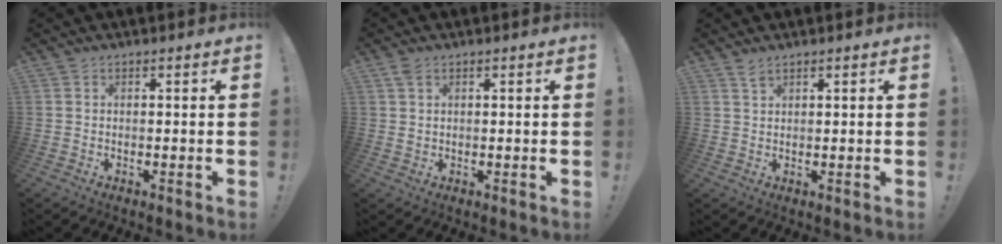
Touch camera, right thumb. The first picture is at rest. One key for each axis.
{"total": 2.2, "fx": 1.3, "fy": 1.2, "fz": 1.2, "tx": -0.026, "ty": 0.002, "tz": 0.025}
{"total": 2.3, "fx": 1.9, "fy": 0.4, "fz": 1.2, "tx": -0.017, "ty": -0.008, "tz": 0.034}